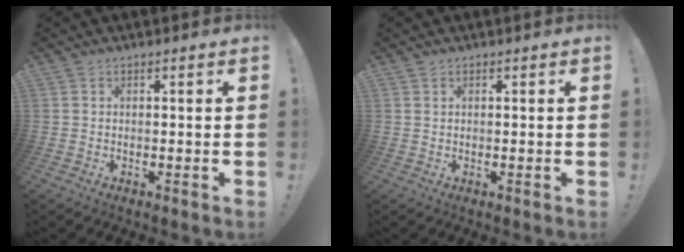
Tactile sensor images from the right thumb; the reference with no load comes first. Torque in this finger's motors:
{"motor_torque": [0.05, -0.15, -0.17, -0.11, -0.01]}